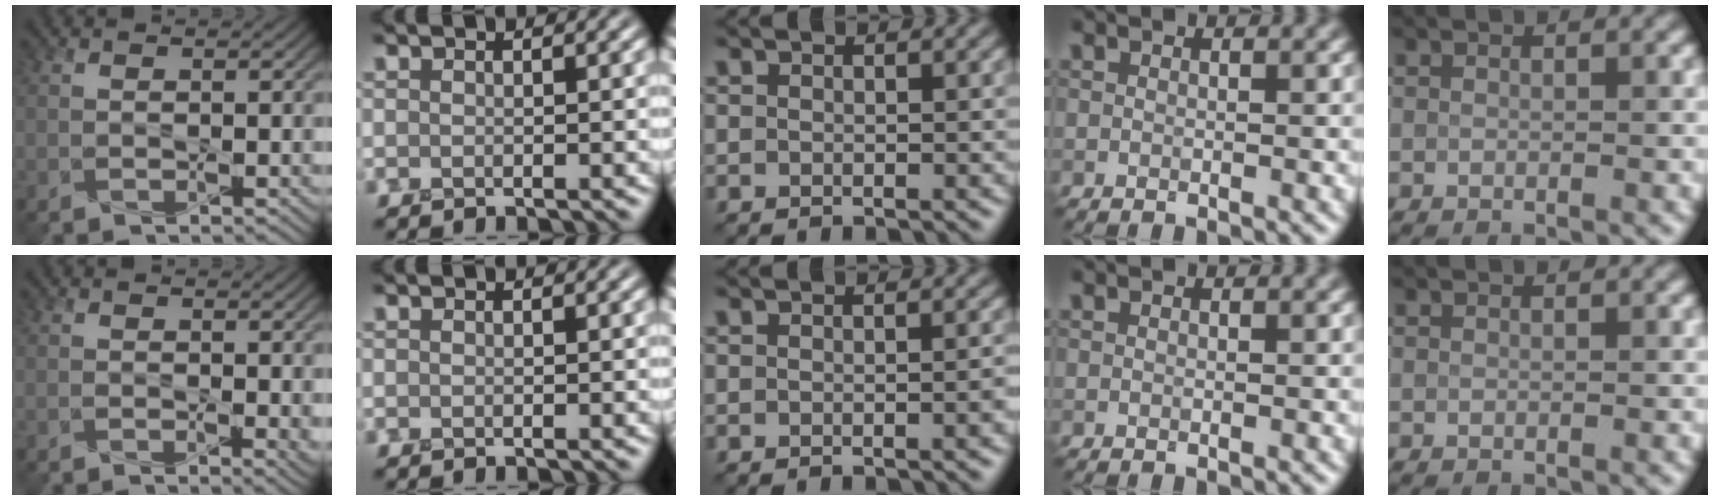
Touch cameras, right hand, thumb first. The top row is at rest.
{"thumb": {"total": 1.4, "force": [0.2, 0.4, 1.3], "torque": [-0.017, -0.007, 0.004]}, "middle": {"total": 0.8, "force": [-0.3, 0.0, 0.7], "torque": [-0.007, 0.002, -0.004]}}